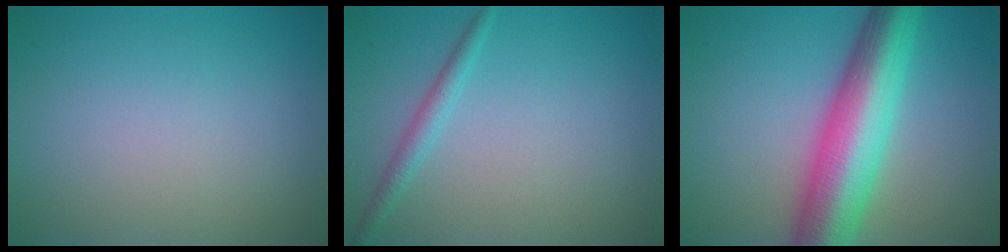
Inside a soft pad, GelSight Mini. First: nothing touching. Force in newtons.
{"total": 1.6, "press": 1.6, "slide": 0.1}
{"total": 10.3, "press": 10.3, "slide": 0.2}